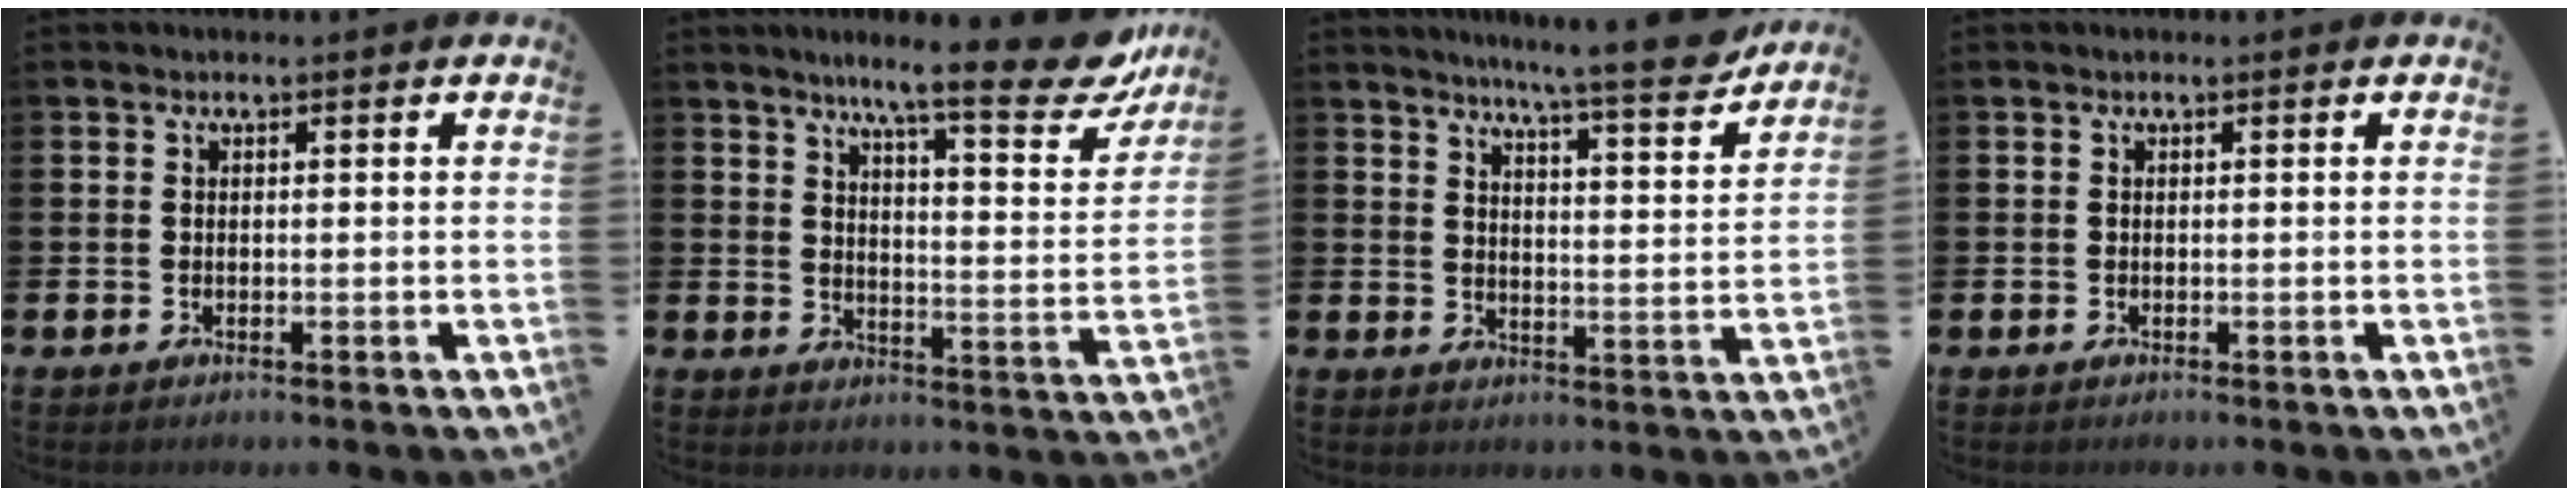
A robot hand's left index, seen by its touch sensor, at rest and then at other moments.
{"total": 11.6, "force": [9.2, 1.8, 6.8], "torque": [-0.111, -0.062, 0.145]}
{"total": 8.3, "force": [7.6, -0.1, 3.3], "torque": [-0.061, -0.050, 0.128]}
{"total": 0.0}